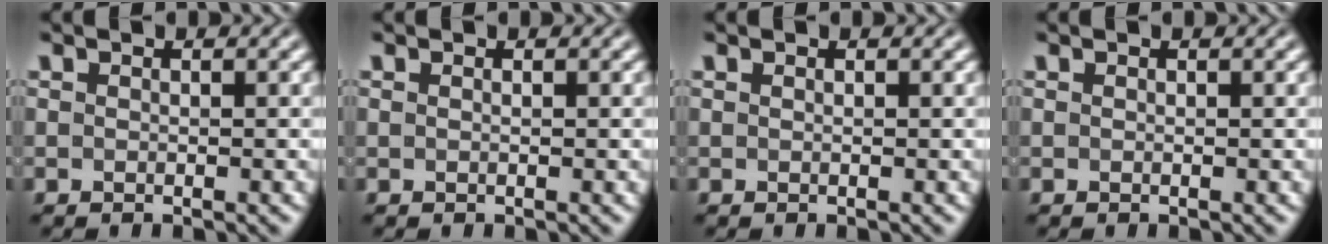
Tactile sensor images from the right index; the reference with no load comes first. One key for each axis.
{"total": 0.0}
{"total": 0.0}
{"total": 0.0}